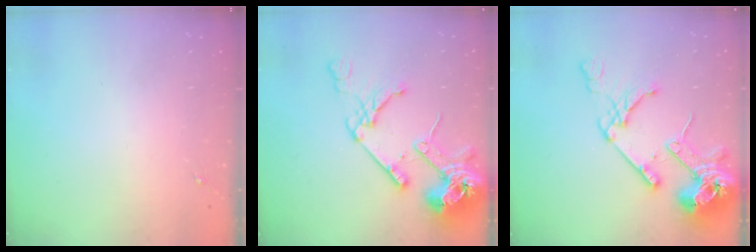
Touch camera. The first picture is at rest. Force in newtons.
{"total": 18.6, "press": 18.4, "slide": 2.4}
{"total": 18.6, "press": 18.4, "slide": 2.4}